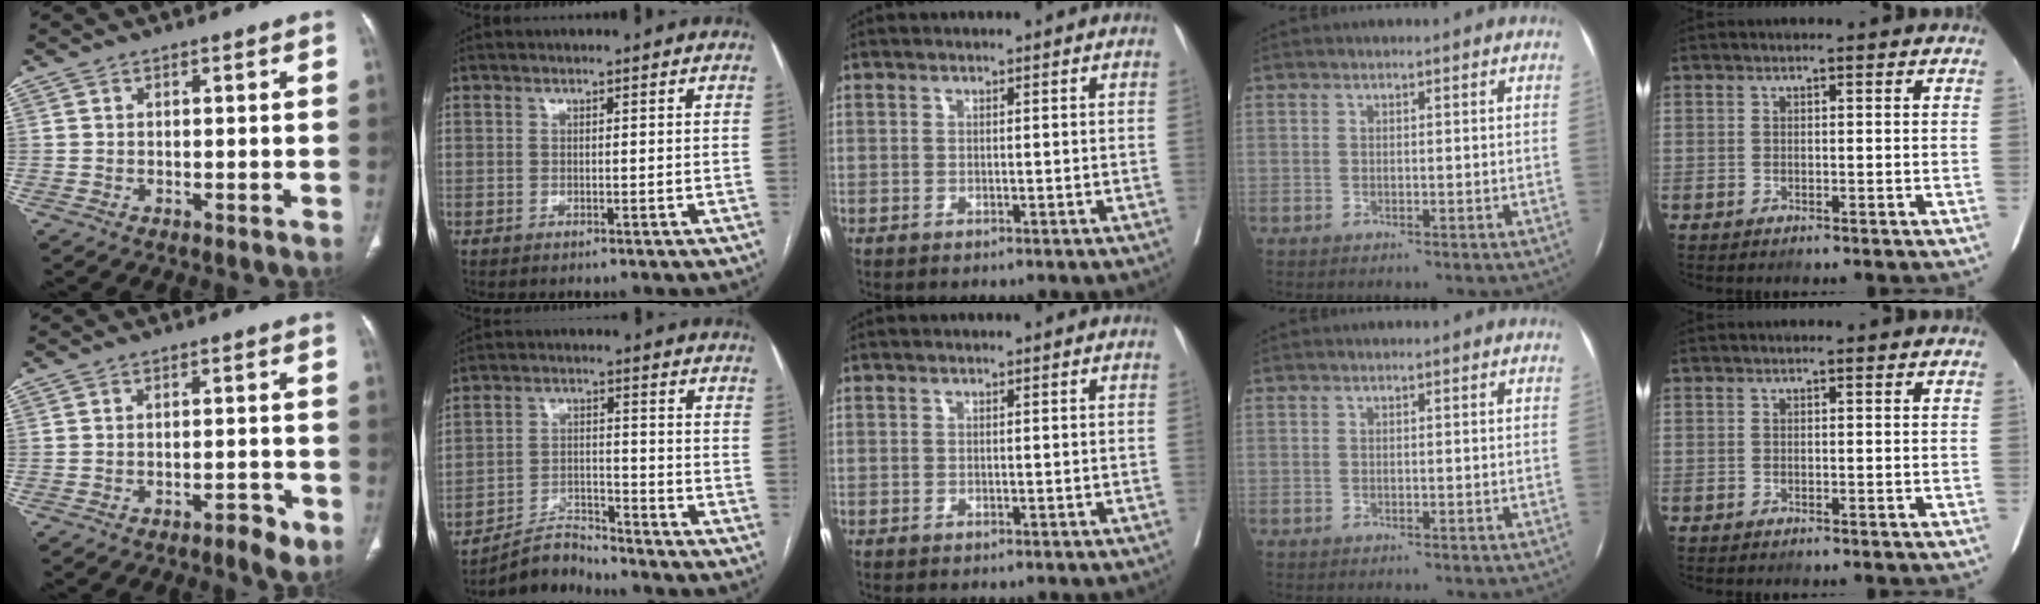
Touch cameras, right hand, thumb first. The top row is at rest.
{"thumb": {"total": 3.8, "force": [-2.3, 1.2, 2.8], "torque": [-0.036, 0.012, -0.030]}, "index": {"total": 5.1, "force": [-5.0, 0.7, -0.5], "torque": [0.010, 0.005, -0.086]}}